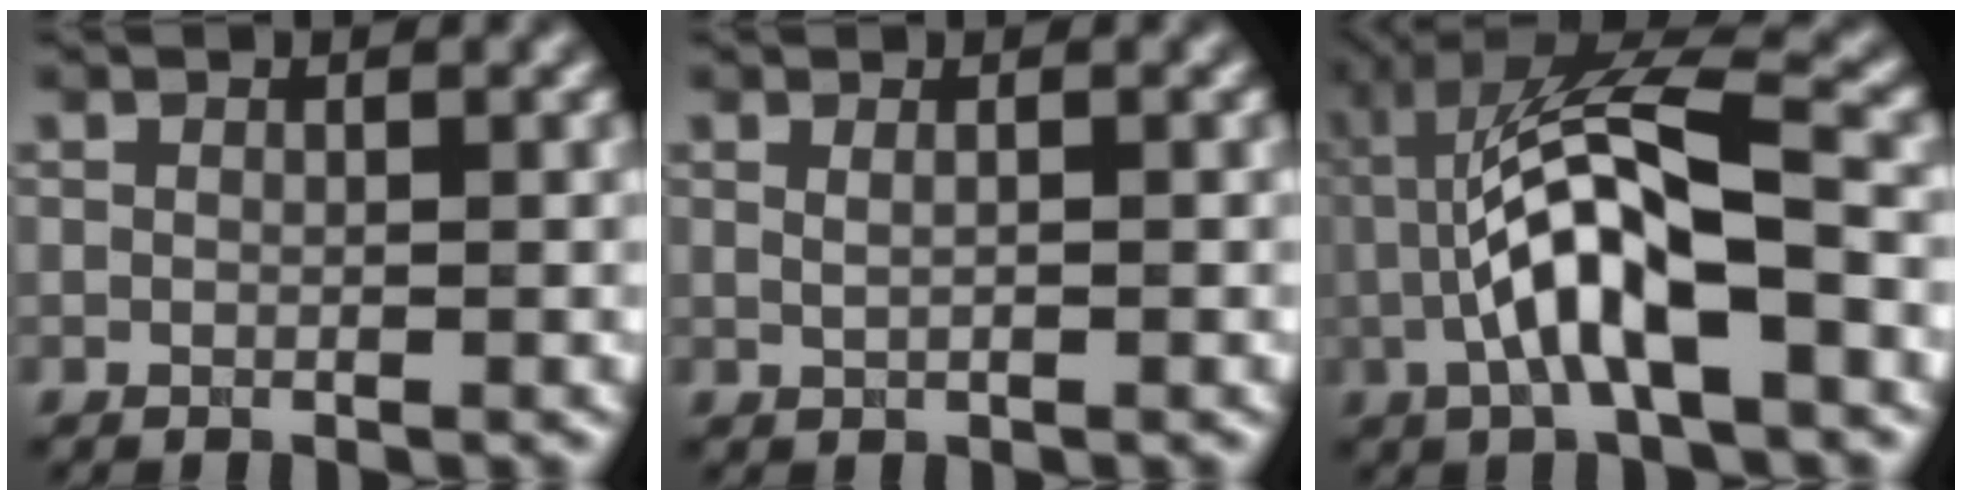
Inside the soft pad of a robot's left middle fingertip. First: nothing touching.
{"total": 1.2, "force": [0.5, 0.6, 0.9], "torque": [-0.005, -0.004, -0.001]}
{"total": 9.5, "force": [-1.1, 2.6, 9.0], "torque": [-0.166, 0.026, -0.022]}